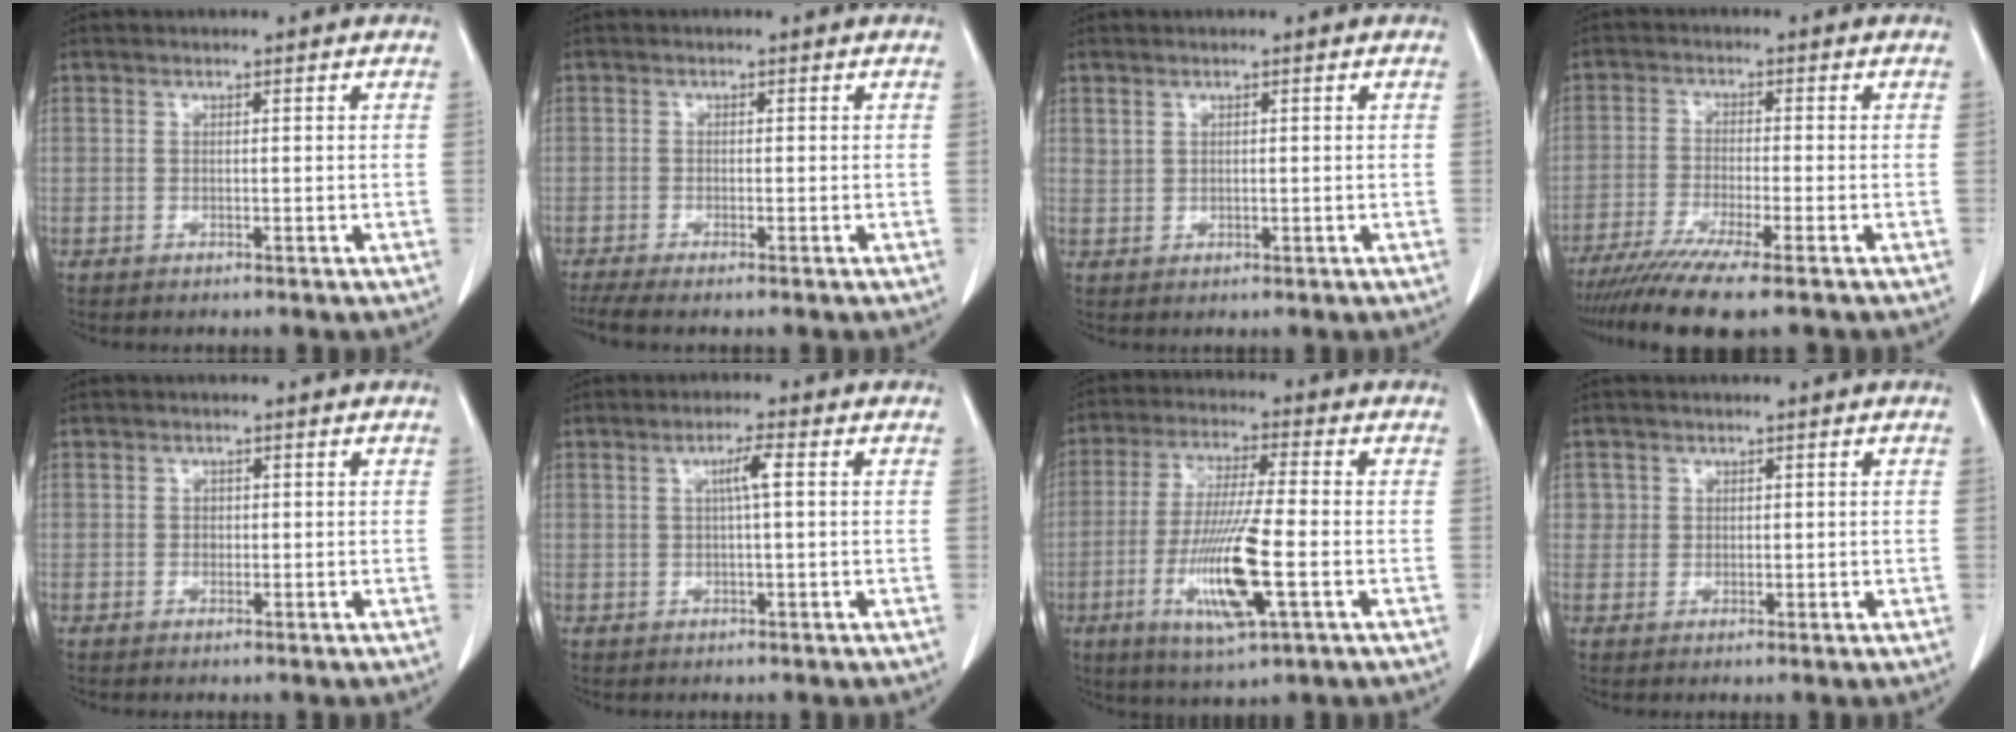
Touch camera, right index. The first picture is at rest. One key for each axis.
{"total": 4.2, "fx": -3.4, "fy": 0.3, "fz": 2.6, "tx": -0.042, "ty": -0.008, "tz": -0.058}
{"total": 0.9, "fx": 0.8, "fy": 0.4, "fz": 0.2, "tx": 0.002, "ty": -0.003, "tz": 0.014}
{"total": 10.0, "fx": -7.7, "fy": -0.5, "fz": 6.3, "tx": -0.101, "ty": -0.024, "tz": -0.125}
{"total": 0.8, "fx": 0.0, "fy": 0.7, "fz": 0.4, "tx": -0.004, "ty": 0.002, "tz": -0.001}
{"total": 2.9, "fx": 0.6, "fy": 0.0, "fz": 2.9, "tx": -0.052, "ty": 0.004, "tz": 0.010}
{"total": 12.8, "fx": -3.7, "fy": 0.8, "fz": 12.2, "tx": -0.244, "ty": -0.020, "tz": -0.069}
{"total": 2.0, "fx": 0.7, "fy": 1.8, "fz": 0.0, "tx": 0.014, "ty": -0.001, "tz": 0.006}